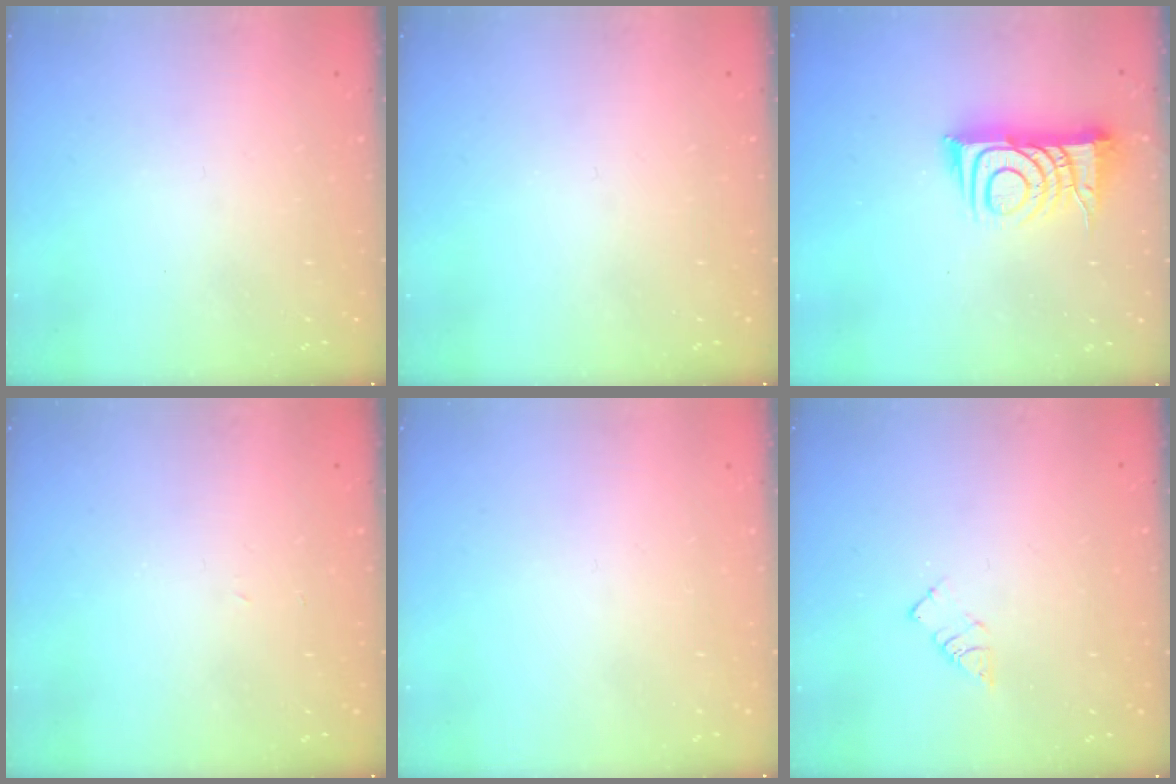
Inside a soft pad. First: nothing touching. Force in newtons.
{"total": 0.0}
{"total": 12.0, "press": 11.9, "slide": 1.0}
{"total": 2.0, "press": 2.0, "slide": 0.3}
{"total": 1.5, "press": 1.5, "slide": 0.1}
{"total": 3.2, "press": 3.2, "slide": 0.2}